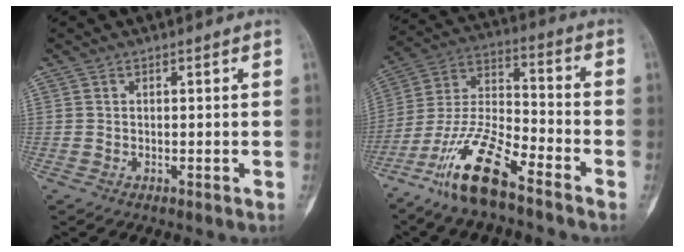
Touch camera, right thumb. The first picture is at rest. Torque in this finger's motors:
{"motor_torque": [0.16, 0.16, 1.46, -1.31, 0.19]}